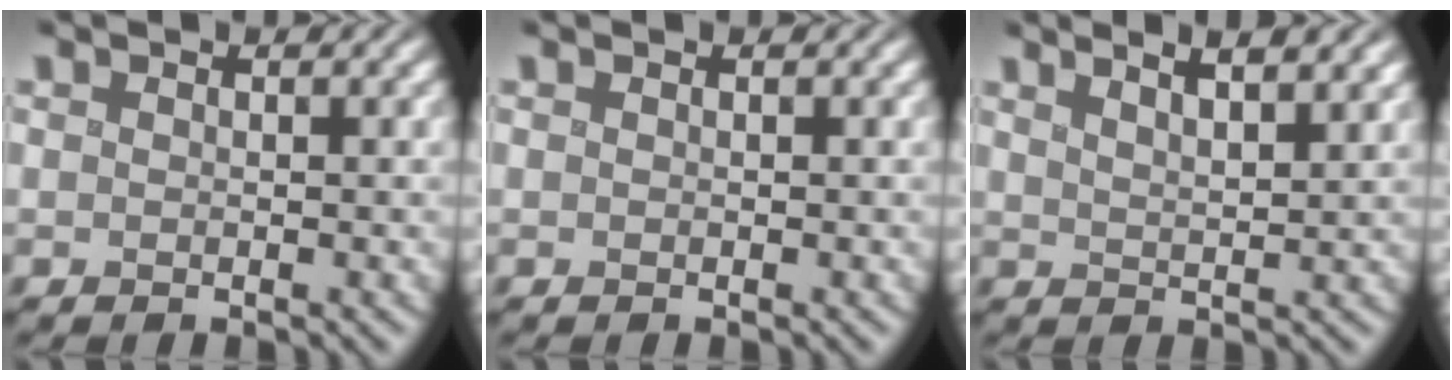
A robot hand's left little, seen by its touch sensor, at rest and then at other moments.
{"total": 0.0}
{"total": 5.5, "force": [3.8, 1.6, 3.6], "torque": [-0.011, 0.026, 0.024]}